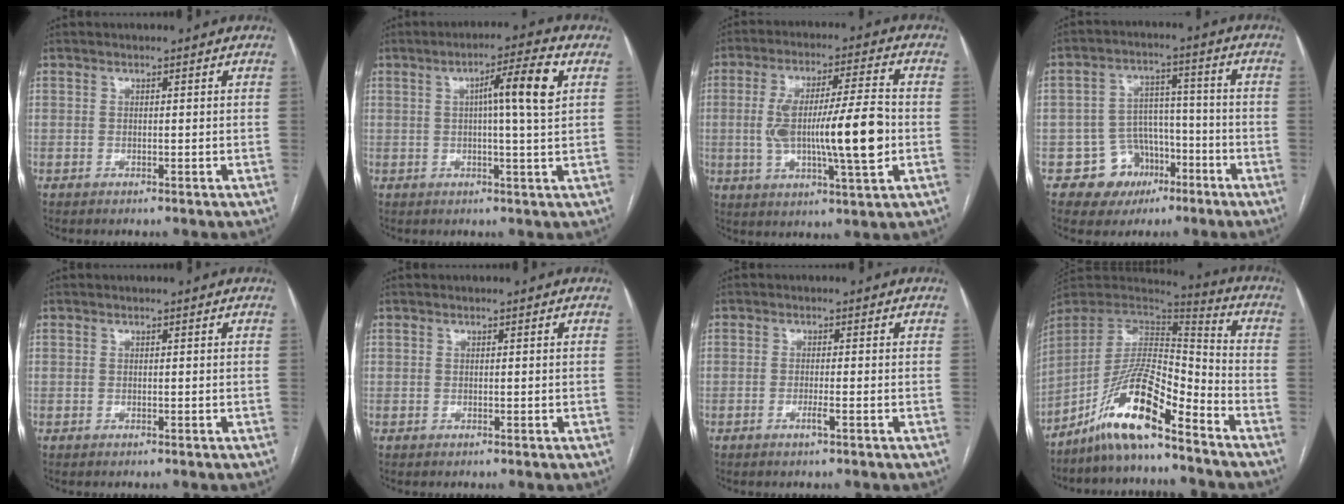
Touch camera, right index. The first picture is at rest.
{"total": 7.9, "force": [2.0, -0.4, 7.7], "torque": [-0.123, 0.008, 0.028]}
{"total": 15.0, "force": [-1.4, 1.9, 14.8], "torque": [-0.262, 0.008, -0.021]}
{"total": 7.8, "force": [-3.8, 6.7, 1.3], "torque": [-0.005, 0.021, -0.049]}
{"total": 0.0}
{"total": 0.0}
{"total": 1.7, "force": [-0.8, -0.1, 1.5], "torque": [-0.030, -0.002, -0.015]}
{"total": 14.0, "force": [-9.8, 2.2, 9.8], "torque": [-0.185, 0.011, -0.179]}